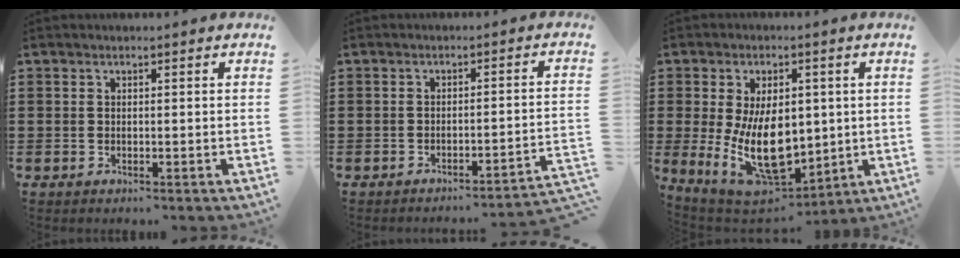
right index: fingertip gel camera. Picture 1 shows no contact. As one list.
[{"total": 2.6, "force": [-2.3, -0.5, 1.2], "torque": [-0.024, -0.007, -0.051]}, {"total": 14.7, "force": [-0.4, 8.6, 11.9], "torque": [-0.207, -0.015, -0.005]}]